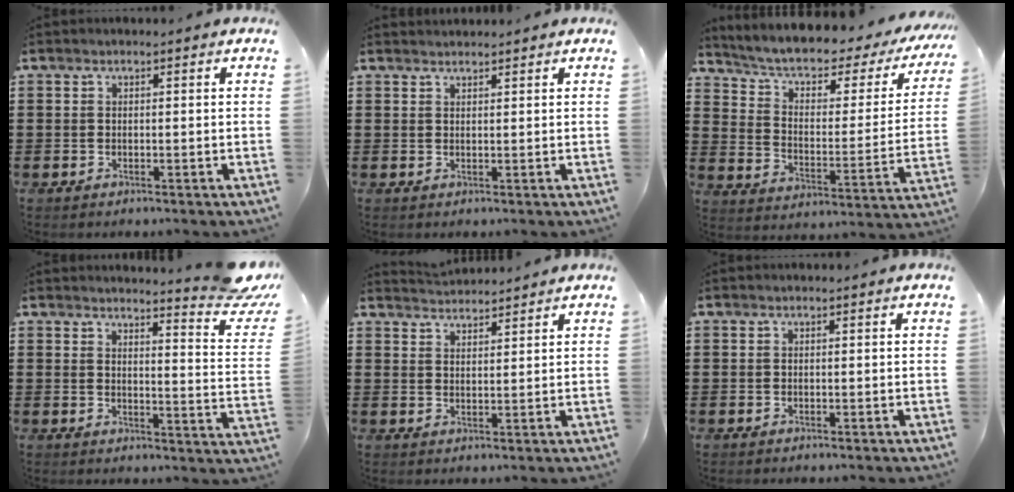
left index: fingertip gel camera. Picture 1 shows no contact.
{"total": 1.1, "force": [1.1, 0.1, 0.1], "torque": [-0.003, -0.001, 0.022]}
{"total": 4.6, "force": [2.6, 2.1, 3.1], "torque": [-0.076, -0.022, 0.035]}
{"total": 6.1, "force": [5.5, -0.1, 2.7], "torque": [-0.043, -0.047, 0.089]}
{"total": 2.7, "force": [2.6, -0.1, -0.4], "torque": [0.000, -0.008, 0.051]}
{"total": 0.0}